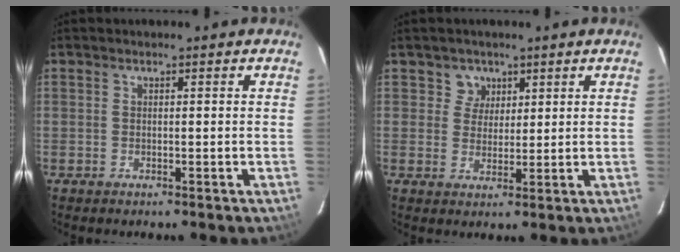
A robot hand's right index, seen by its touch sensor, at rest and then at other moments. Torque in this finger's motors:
{"motor_torque": [0.00, 0.00, 0.00, 0.00]}